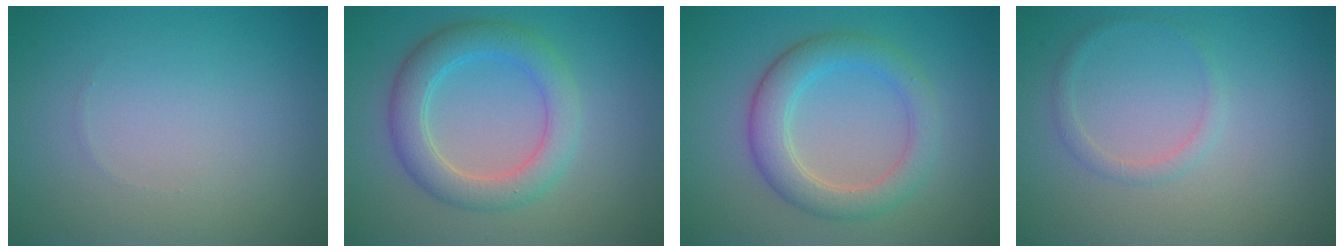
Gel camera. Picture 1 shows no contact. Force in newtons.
{"total": 4.6, "press": 4.6, "slide": 0.2}
{"total": 4.4, "press": 4.4, "slide": 0.1}
{"total": 1.2, "press": 1.2, "slide": 0.2}